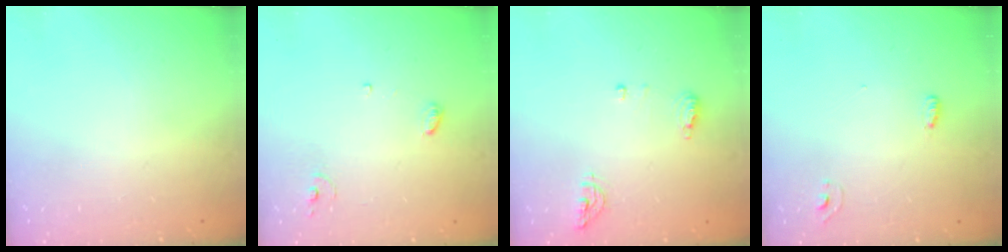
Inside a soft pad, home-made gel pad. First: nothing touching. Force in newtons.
{"total": 4.9, "press": 4.8, "slide": 0.2}
{"total": 6.8, "press": 6.6, "slide": 1.8}
{"total": 3.4, "press": 3.1, "slide": 1.3}